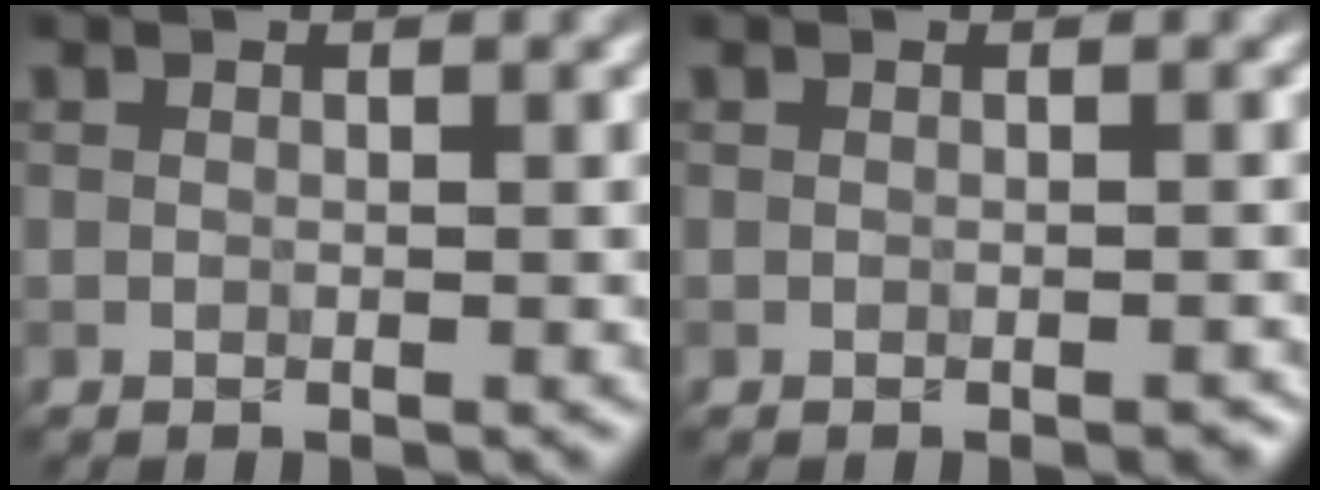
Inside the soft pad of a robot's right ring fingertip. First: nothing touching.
{"total": 0.8, "force": [-0.5, 0.2, 0.5], "torque": [-0.006, -0.001, -0.005]}